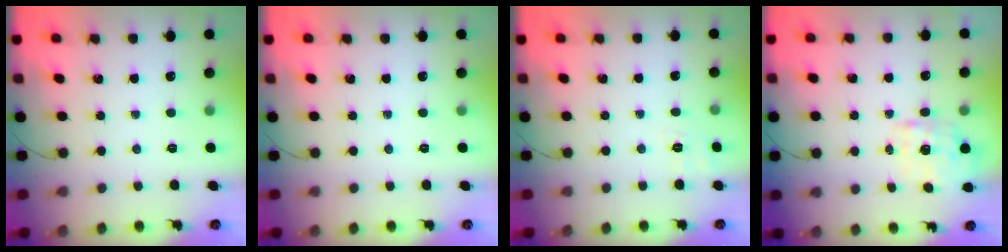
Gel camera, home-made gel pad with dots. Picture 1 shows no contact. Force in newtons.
{"total": 0.0}
{"total": 2.1, "press": 0.8, "slide": 2.0}
{"total": 1.9, "press": 1.8, "slide": 0.5}